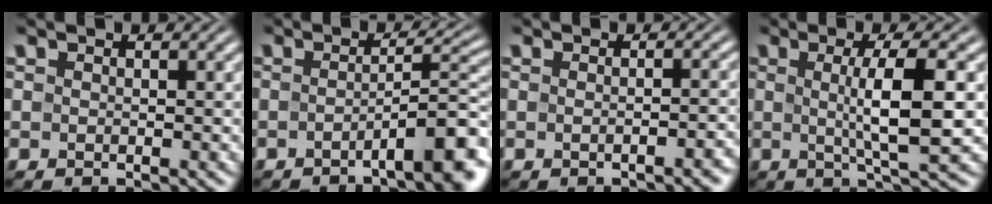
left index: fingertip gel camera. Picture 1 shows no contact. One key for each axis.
{"total": 6.6, "fx": -2.7, "fy": 1.5, "fz": 5.8, "tx": -0.067, "ty": 0.011, "tz": -0.048}
{"total": 2.7, "fx": -0.6, "fy": 1.0, "fz": 2.4, "tx": -0.010, "ty": 0.008, "tz": -0.009}
{"total": 6.2, "fx": 0.2, "fy": 1.3, "fz": 6.0, "tx": -0.092, "ty": 0.003, "tz": 0.002}